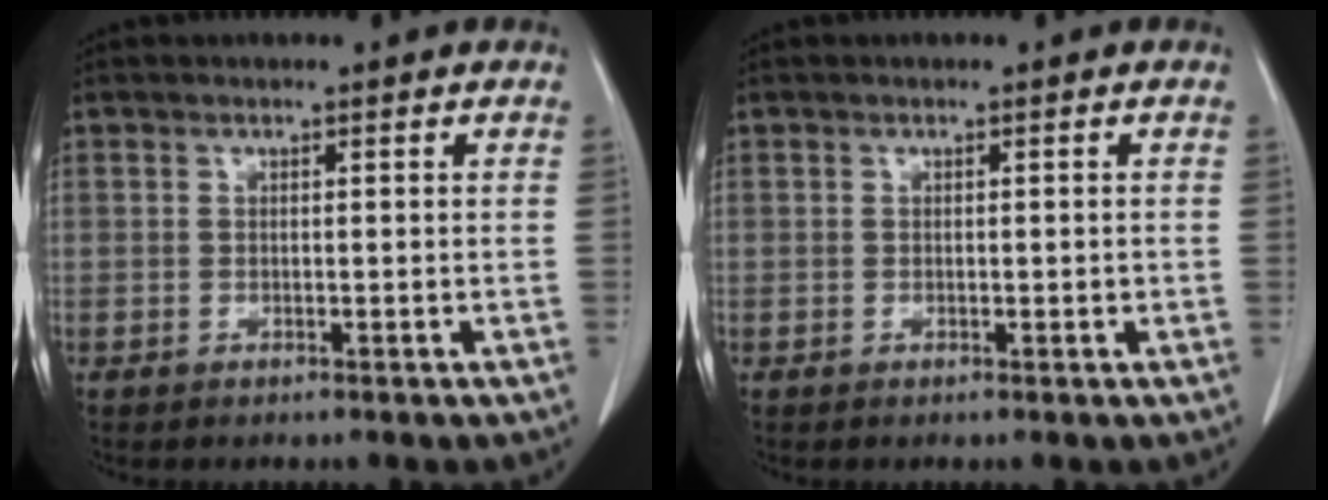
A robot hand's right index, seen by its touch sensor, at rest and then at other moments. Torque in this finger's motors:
{"motor_torque": [-0.06, 0.02, 0.00, 0.00]}